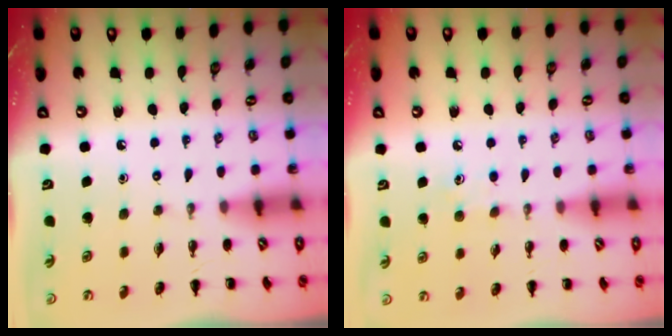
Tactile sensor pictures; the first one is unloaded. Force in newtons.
{"total": 5.5, "press": 5.3, "slide": 1.5}